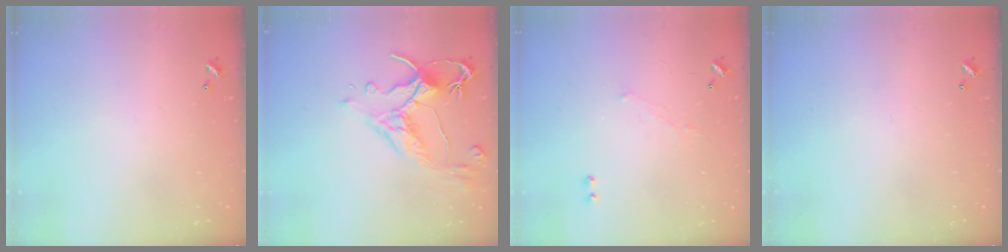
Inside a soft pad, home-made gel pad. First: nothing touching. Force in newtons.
{"total": 4.0, "press": 3.7, "slide": 1.4}
{"total": 1.2, "press": 0.8, "slide": 0.9}
{"total": 0.0}